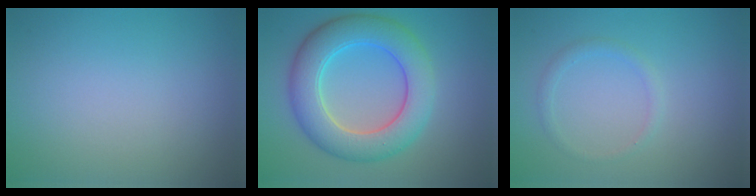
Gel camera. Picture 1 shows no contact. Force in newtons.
{"total": 7.6, "press": 7.6, "slide": 0.1}
{"total": 1.2, "press": 1.2, "slide": 0.1}